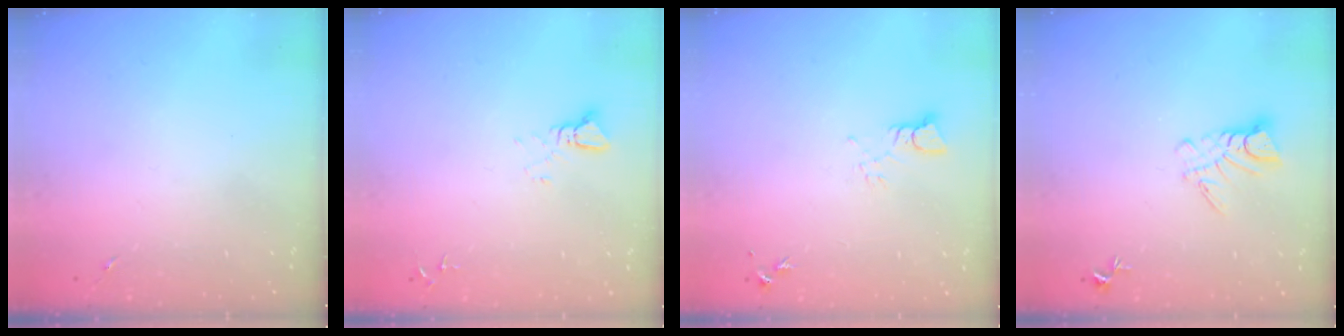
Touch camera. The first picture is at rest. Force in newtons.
{"total": 2.4, "press": 2.4, "slide": 0.1}
{"total": 3.2, "press": 3.1, "slide": 0.4}
{"total": 6.6, "press": 6.5, "slide": 0.6}